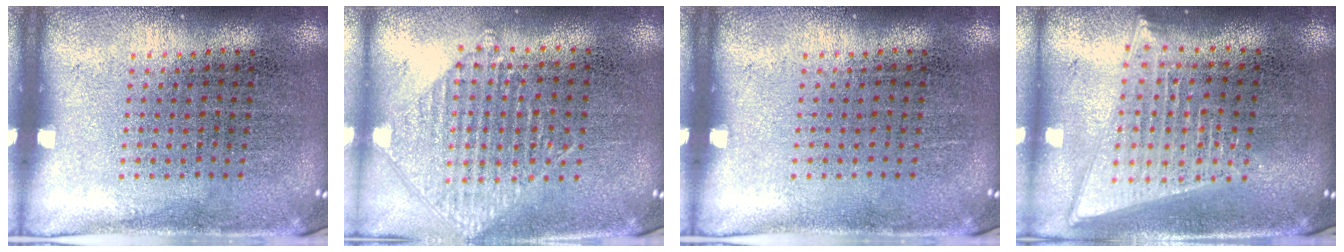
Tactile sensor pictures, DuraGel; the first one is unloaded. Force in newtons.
{"total": 0.9, "press": 0.9, "slide": 0.0}
{"total": 0.0}
{"total": 2.0, "press": 1.7, "slide": 1.0}